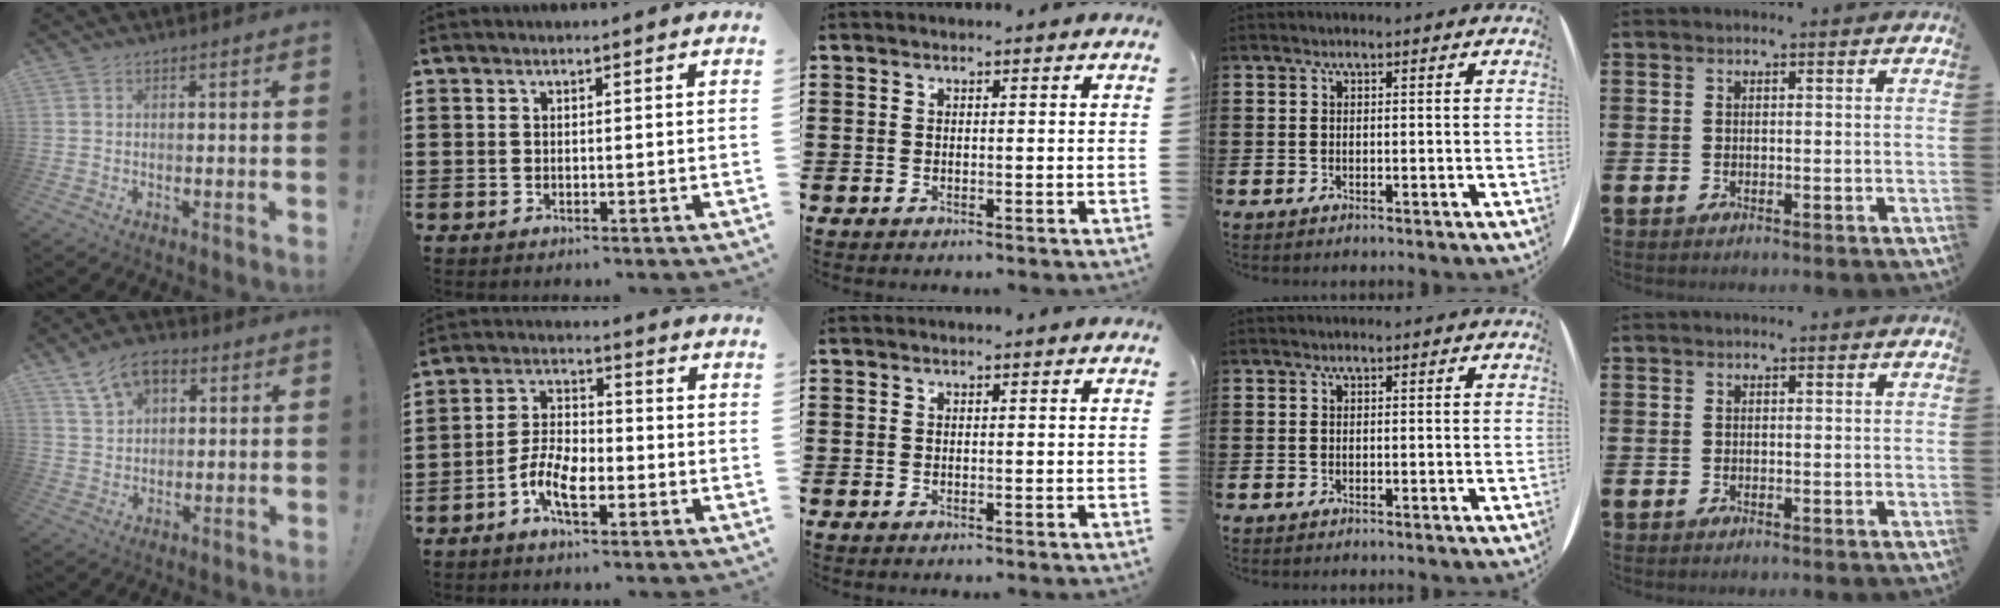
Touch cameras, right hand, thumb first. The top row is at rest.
{"thumb": {"total": 9.0, "force": [4.7, 5.5, 5.3], "torque": [-0.083, -0.010, 0.088]}, "index": {"total": 6.6, "force": [-3.1, 3.0, 5.1], "torque": [-0.120, 0.000, -0.064]}}